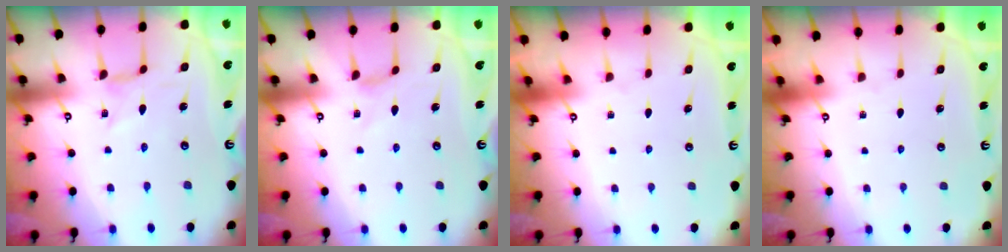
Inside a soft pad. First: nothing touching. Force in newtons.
{"total": 0.0}
{"total": 0.0}
{"total": 0.0}